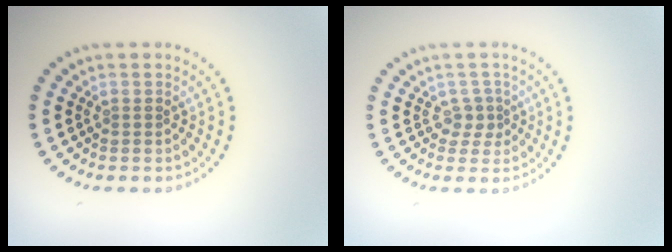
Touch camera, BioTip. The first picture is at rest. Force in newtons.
{"total": 1.5, "press": 1.2, "slide": 1.0}